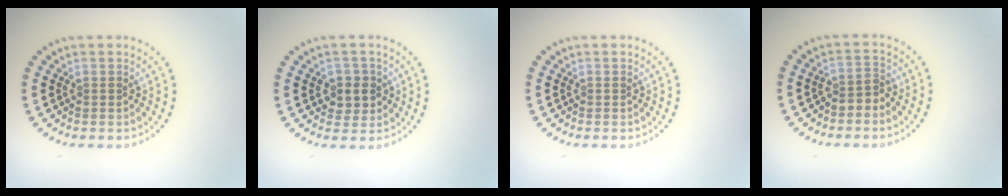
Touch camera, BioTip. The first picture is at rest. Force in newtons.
{"total": 2.4, "press": 2.3, "slide": 0.8}
{"total": 0.0}
{"total": 1.6, "press": 1.3, "slide": 1.0}